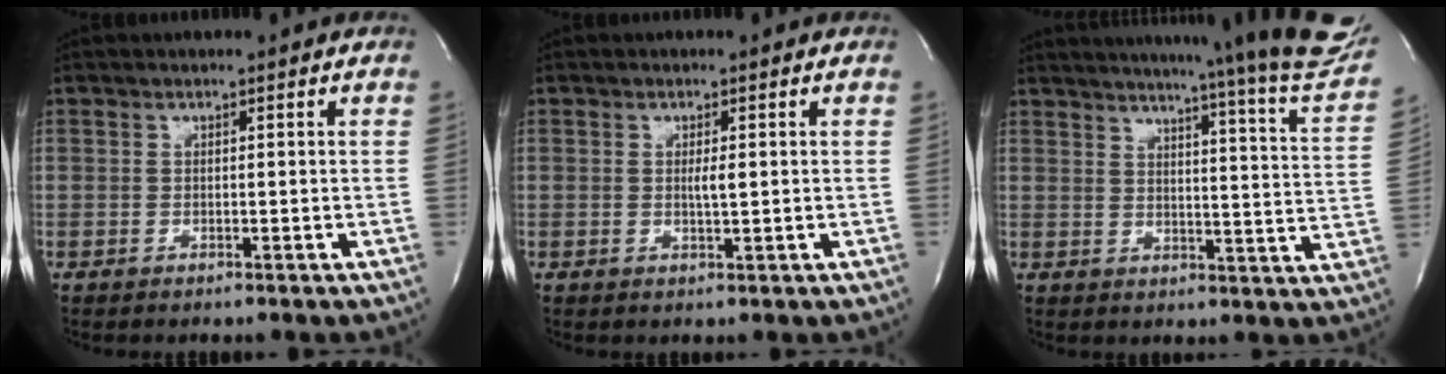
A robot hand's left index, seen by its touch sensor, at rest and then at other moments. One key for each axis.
{"total": 1.6, "fx": 0.2, "fy": 0.1, "fz": 1.6, "tx": -0.032, "ty": -0.002, "tz": 0.004}
{"total": 27.6, "fx": 24.4, "fy": -0.1, "fz": 13.0, "tx": -0.189, "ty": -0.090, "tz": 0.287}